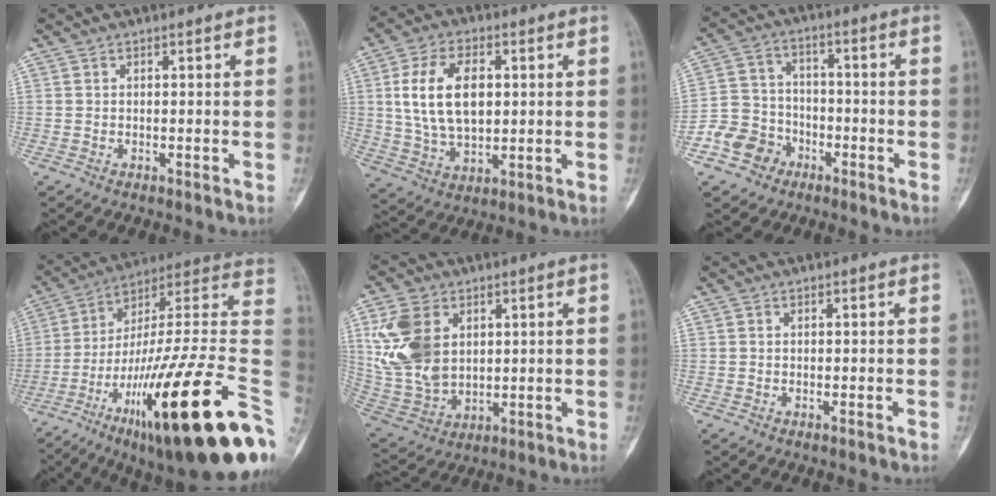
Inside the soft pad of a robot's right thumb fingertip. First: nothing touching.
{"total": 14.0, "force": [2.2, 8.4, 11.0], "torque": [-0.184, 0.000, 0.046]}
{"total": 9.2, "force": [-4.9, 7.5, 2.3], "torque": [-0.016, 0.044, -0.094]}
{"total": 34.6, "force": [-11.3, 6.3, 32.1], "torque": [-0.413, 0.065, -0.186]}
{"total": 14.6, "force": [3.8, 10.2, 9.8], "torque": [-0.185, -0.010, 0.088]}
{"total": 0.0}